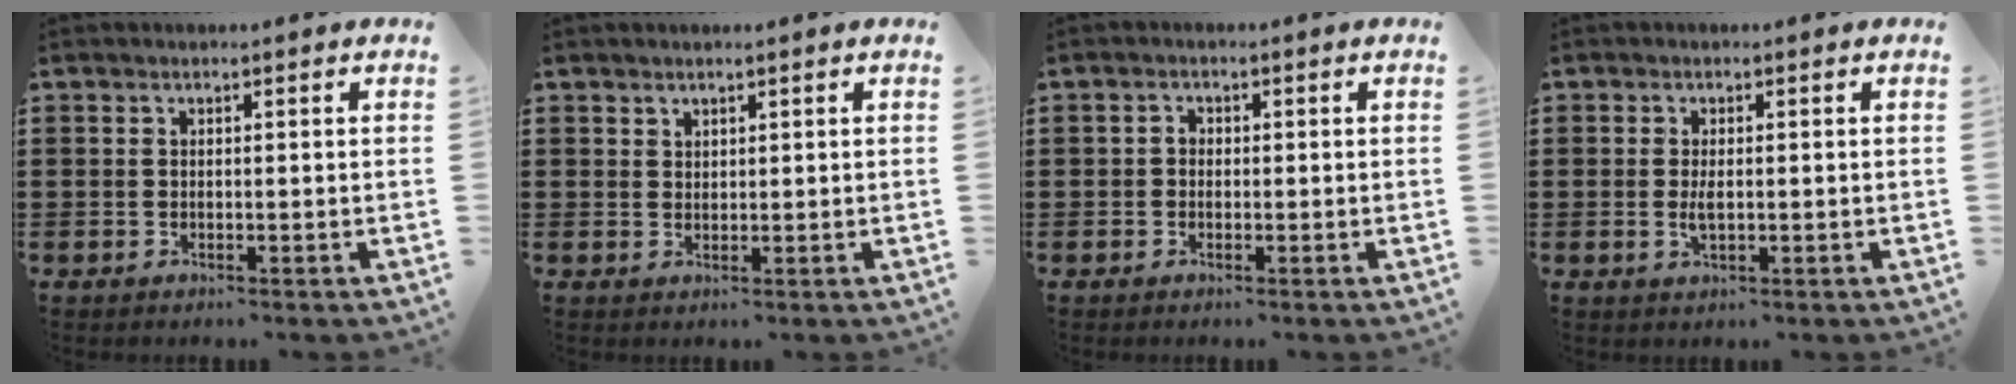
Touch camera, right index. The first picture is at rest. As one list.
[{"total": 1.3, "force": [1.2, 0.6, 0.0], "torque": [-0.003, 0.001, 0.024]}, {"total": 1.0, "force": [-0.3, 0.8, 0.5], "torque": [-0.012, 0.002, -0.005]}, {"total": 2.2, "force": [0.0, 0.7, 2.1], "torque": [-0.042, -0.003, 0.002]}]